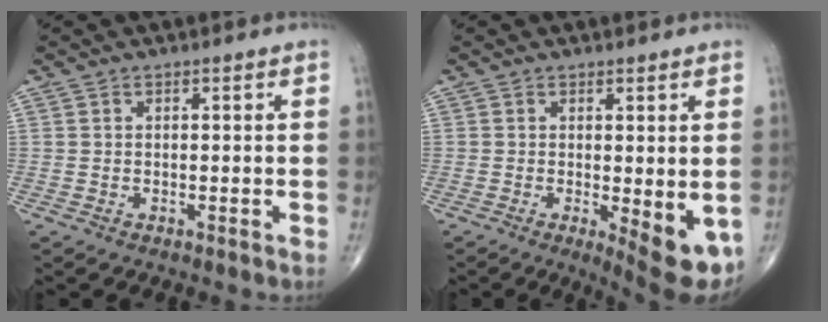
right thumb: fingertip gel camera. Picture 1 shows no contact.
{"total": 8.2, "force": [-1.6, 2.5, 7.6], "torque": [-0.097, -0.022, -0.016]}